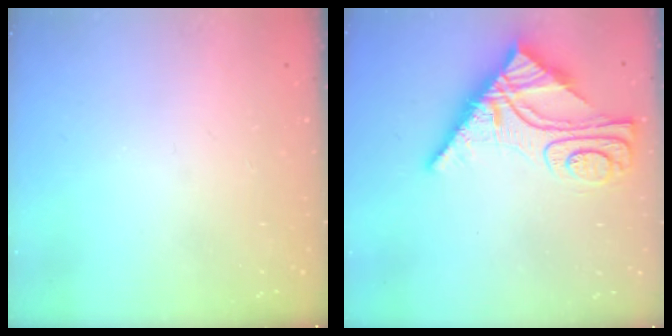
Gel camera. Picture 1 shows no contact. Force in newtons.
{"total": 15.2, "press": 15.1, "slide": 1.6}